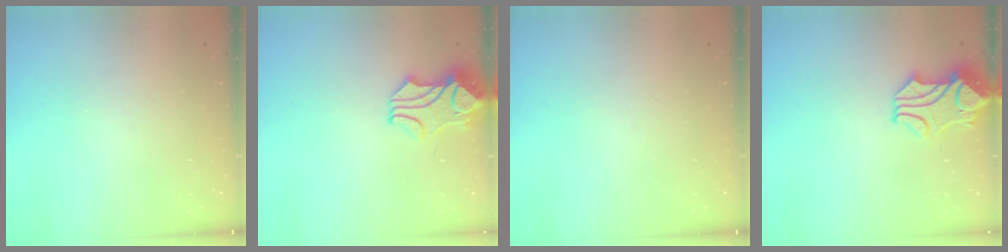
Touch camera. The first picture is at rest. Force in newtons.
{"total": 2.5, "press": 2.2, "slide": 1.1}
{"total": 0.0}
{"total": 2.0, "press": 1.6, "slide": 1.1}